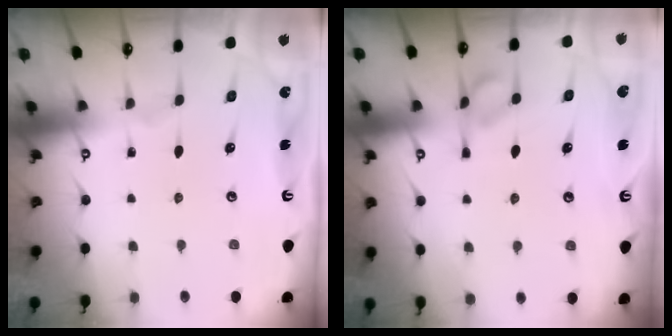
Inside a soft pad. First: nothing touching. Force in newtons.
{"total": 7.2, "press": 7.2, "slide": 0.6}